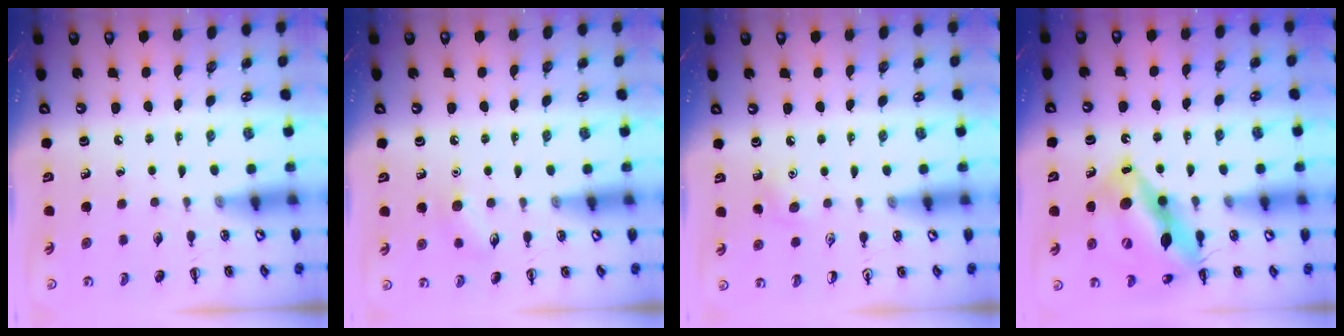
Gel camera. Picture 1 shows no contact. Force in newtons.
{"total": 6.9, "press": 6.7, "slide": 1.9}
{"total": 5.5, "press": 5.3, "slide": 1.5}
{"total": 17.6, "press": 17.3, "slide": 3.1}